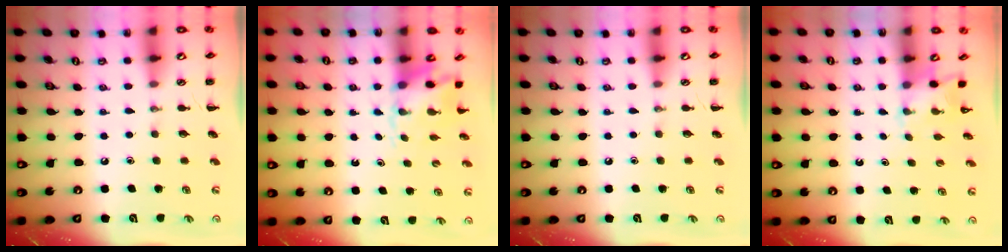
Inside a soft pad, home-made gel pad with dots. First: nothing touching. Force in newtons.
{"total": 2.9, "press": 2.8, "slide": 0.7}
{"total": 0.0}
{"total": 2.2, "press": 2.1, "slide": 0.7}